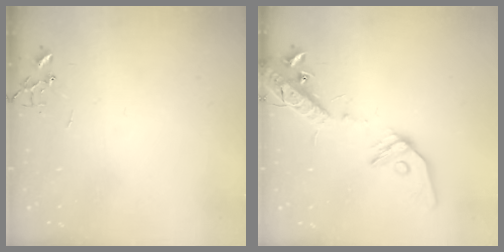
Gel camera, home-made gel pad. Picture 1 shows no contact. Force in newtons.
{"total": 16.7, "press": 16.3, "slide": 3.5}